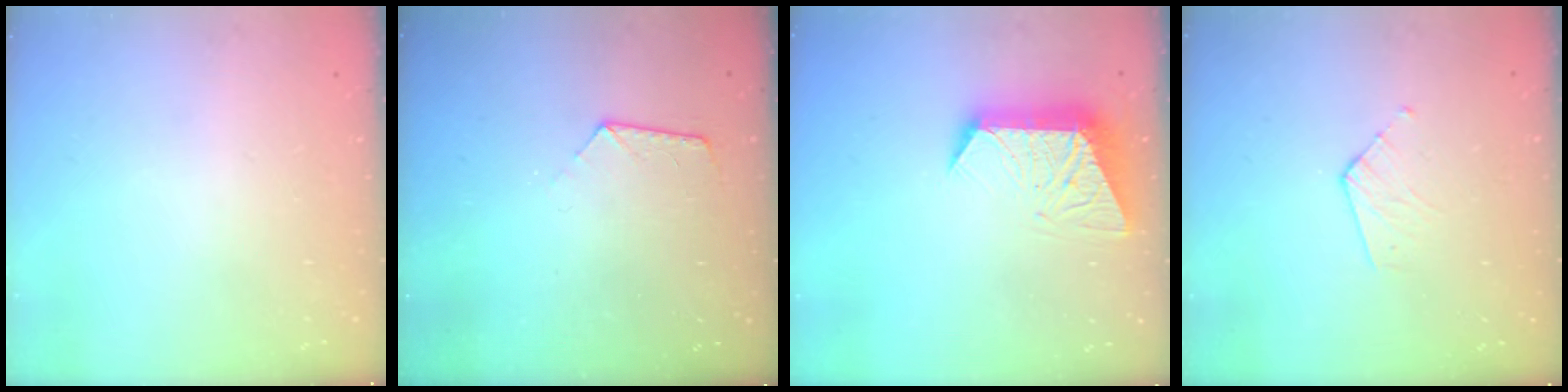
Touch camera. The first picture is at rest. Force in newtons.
{"total": 7.3, "press": 7.3, "slide": 0.7}
{"total": 11.4, "press": 11.3, "slide": 0.9}
{"total": 3.4, "press": 3.3, "slide": 0.3}